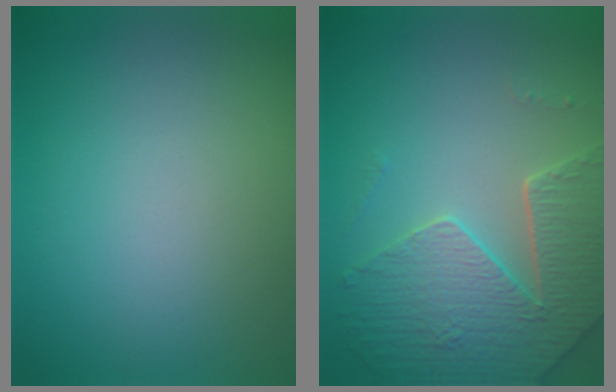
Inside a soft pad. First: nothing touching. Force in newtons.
{"total": 5.7, "press": 4.8, "slide": 2.9}